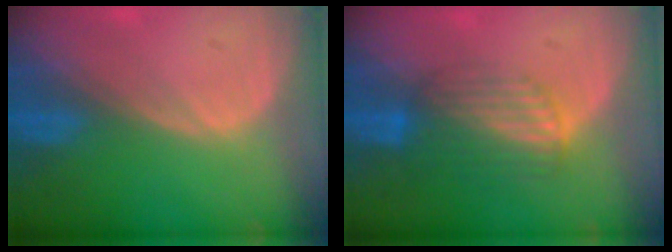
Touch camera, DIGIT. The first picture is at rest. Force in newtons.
{"total": 7.0, "press": 5.9, "slide": 3.8}